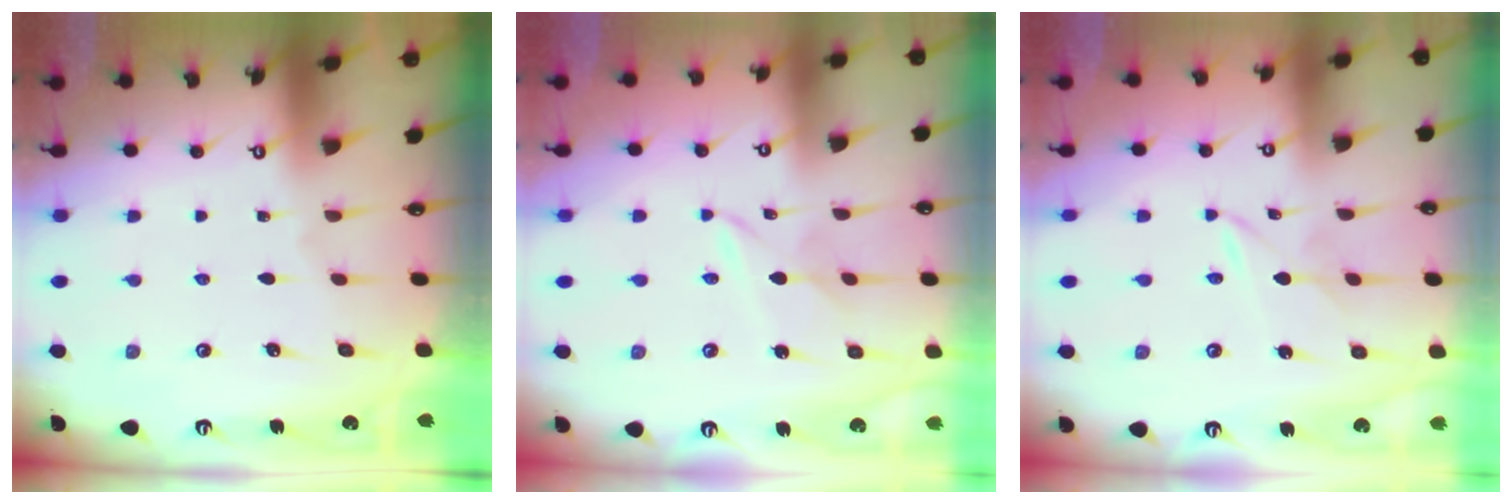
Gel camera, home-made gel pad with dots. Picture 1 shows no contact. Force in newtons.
{"total": 3.2, "press": 3.2, "slide": 0.3}
{"total": 1.6, "press": 1.6, "slide": 0.2}